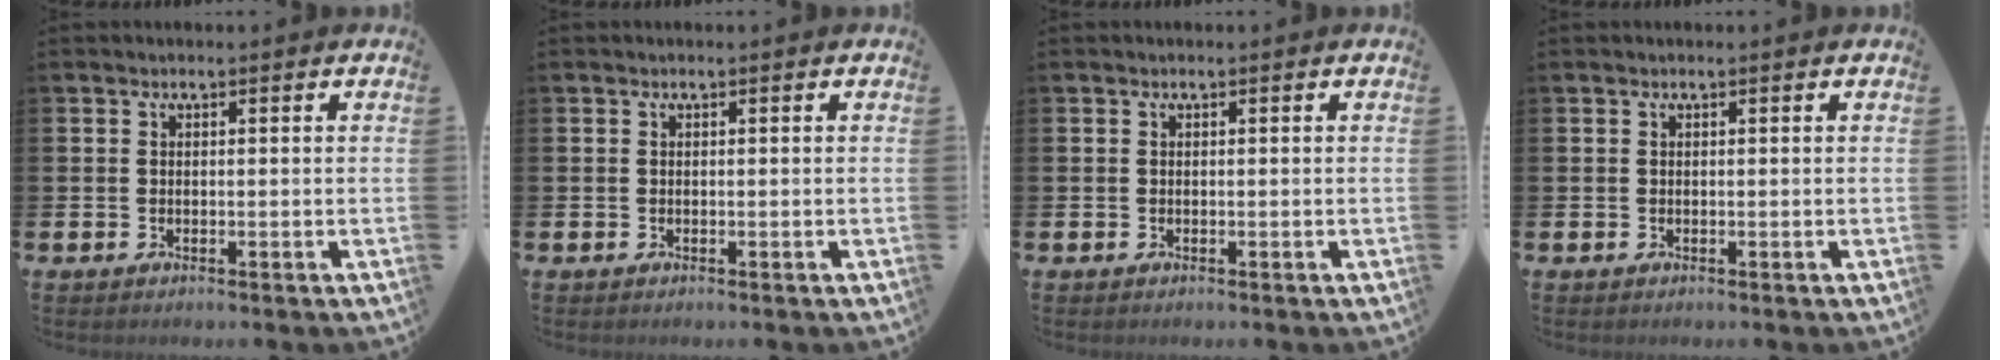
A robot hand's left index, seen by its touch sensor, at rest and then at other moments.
{"total": 0.0}
{"total": 0.0}
{"total": 0.0}